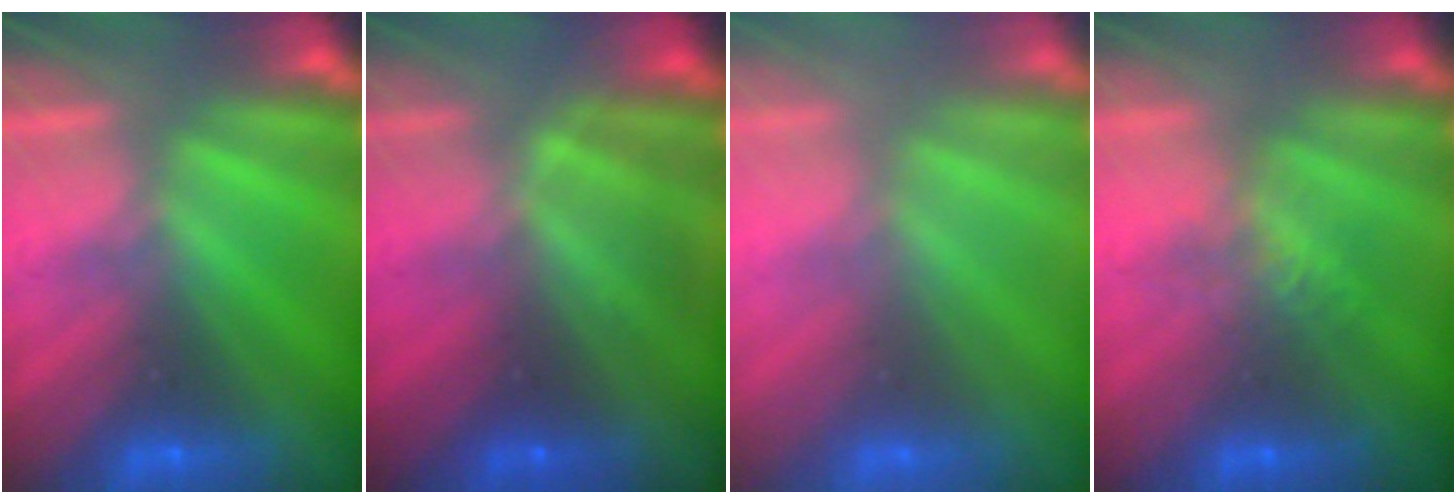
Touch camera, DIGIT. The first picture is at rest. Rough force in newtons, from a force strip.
{"total": 1.7}
{"total": 2.4}
{"total": 3.8}